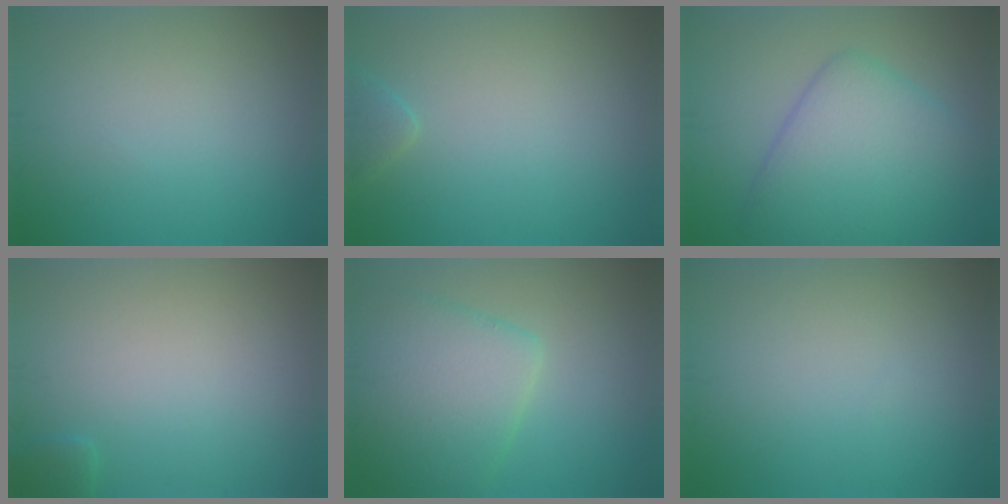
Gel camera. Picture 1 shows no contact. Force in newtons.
{"total": 1.5, "press": 1.5, "slide": 0.1}
{"total": 8.0, "press": 8.0, "slide": 0.1}
{"total": 1.1, "press": 1.0, "slide": 0.1}
{"total": 7.1, "press": 7.1, "slide": 0.2}
{"total": 0.0}